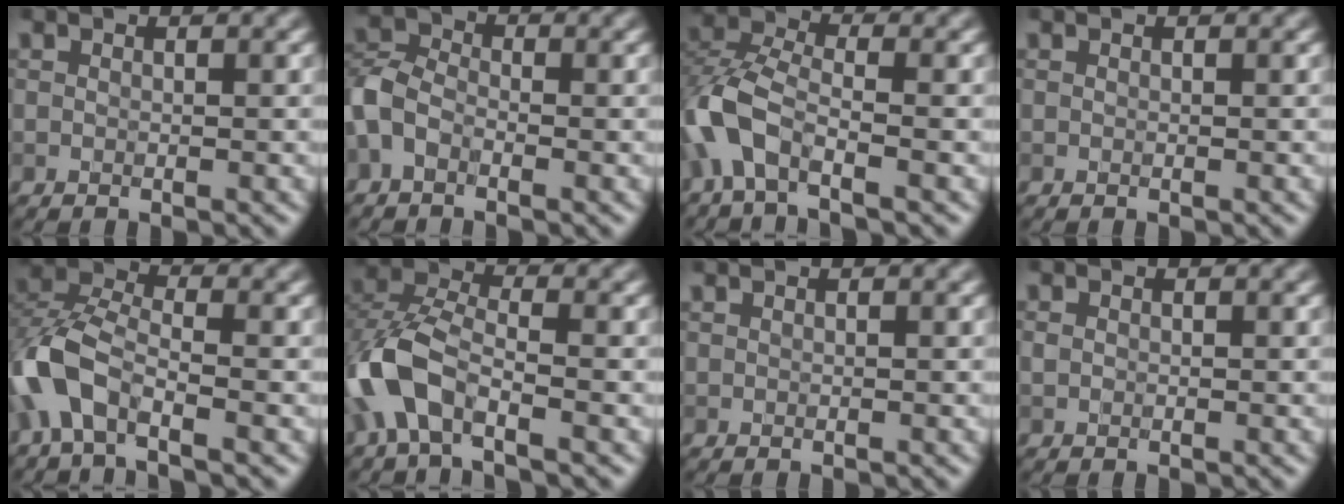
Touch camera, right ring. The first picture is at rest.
{"total": 3.9, "force": [-1.6, 2.4, 2.6], "torque": [-0.058, 0.009, -0.049]}
{"total": 5.7, "force": [-2.7, 2.4, 4.4], "torque": [-0.102, 0.006, -0.065]}
{"total": 0.0}
{"total": 6.4, "force": [-3.0, 2.9, 4.9], "torque": [-0.113, 0.006, -0.072]}
{"total": 7.3, "force": [-3.1, 3.5, 5.6], "torque": [-0.133, 0.004, -0.075]}
{"total": 0.0}
{"total": 0.5, "force": [0.0, 0.4, 0.3], "torque": [-0.009, -0.001, -0.002]}